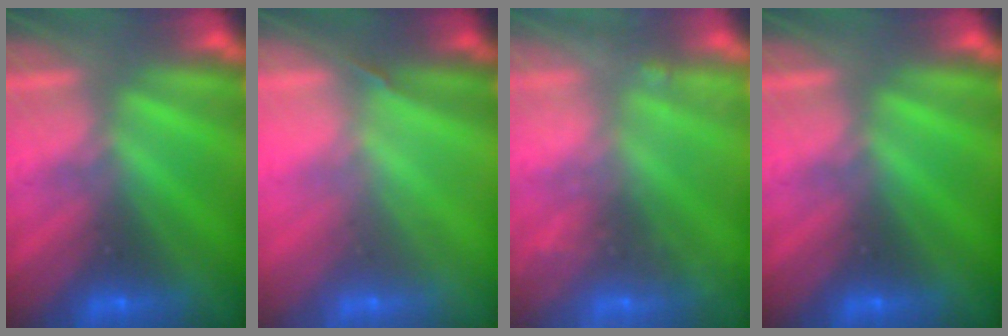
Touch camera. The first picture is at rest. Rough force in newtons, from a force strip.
{"total": 1.8}
{"total": 6.0}
{"total": 0.0}